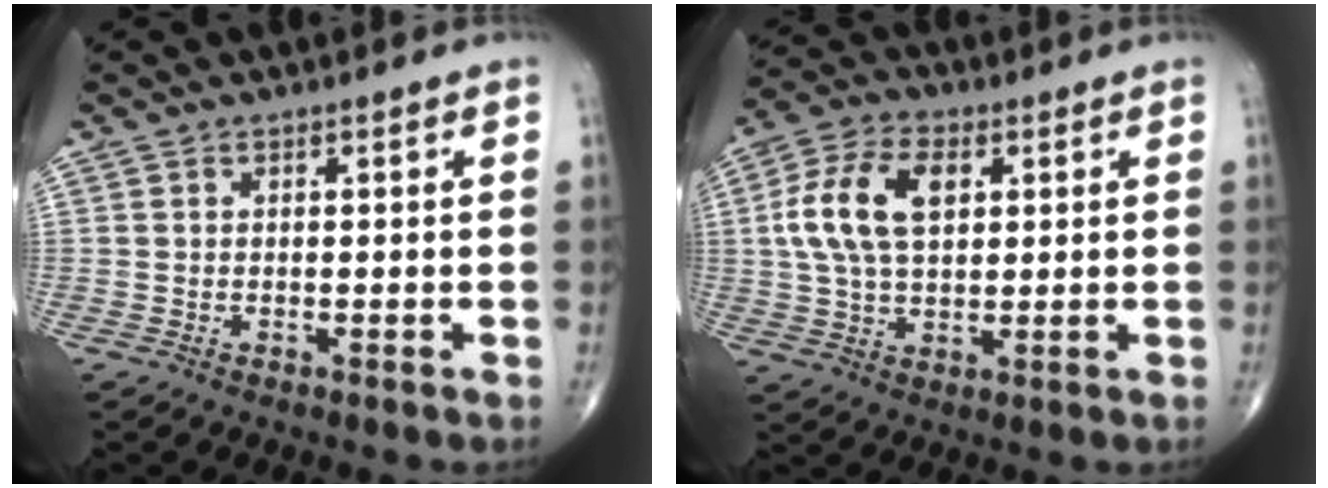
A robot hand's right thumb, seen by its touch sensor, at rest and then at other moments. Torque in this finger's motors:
{"motor_torque": [0.17, 0.27, 0.43, -0.09, 0.22]}